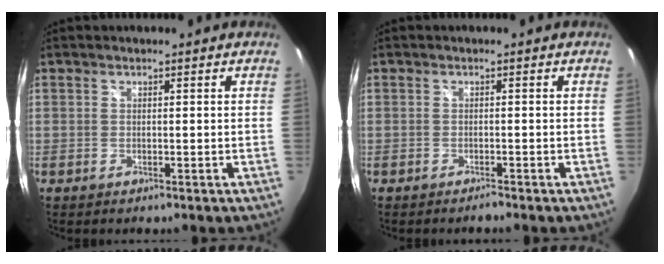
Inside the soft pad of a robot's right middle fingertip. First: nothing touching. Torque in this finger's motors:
{"motor_torque": [-0.35, -0.23, 0.00, -0.01]}